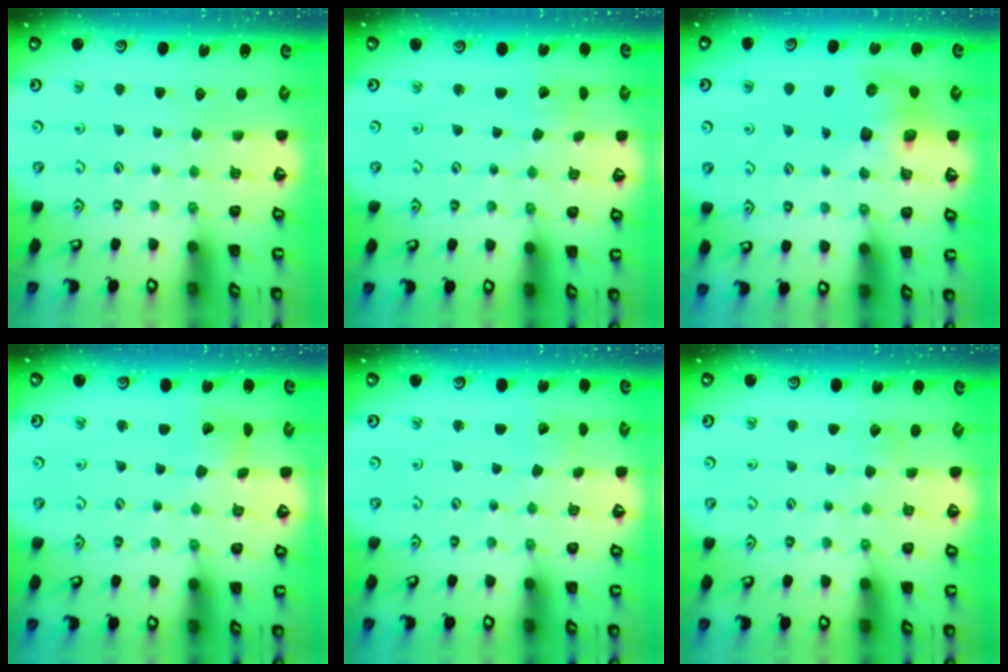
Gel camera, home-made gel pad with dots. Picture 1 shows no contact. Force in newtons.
{"total": 1.3, "press": 1.3, "slide": 0.0}
{"total": 8.1, "press": 8.0, "slide": 1.1}
{"total": 5.2, "press": 5.2, "slide": 0.6}
{"total": 2.5, "press": 2.5, "slide": 0.2}
{"total": 3.2, "press": 3.2, "slide": 0.4}